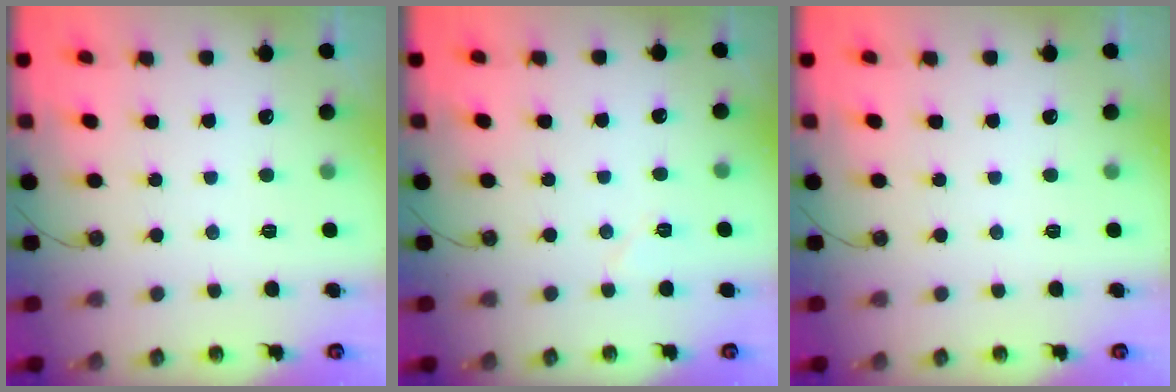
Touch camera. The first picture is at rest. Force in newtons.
{"total": 4.1, "press": 3.7, "slide": 1.8}
{"total": 0.0}